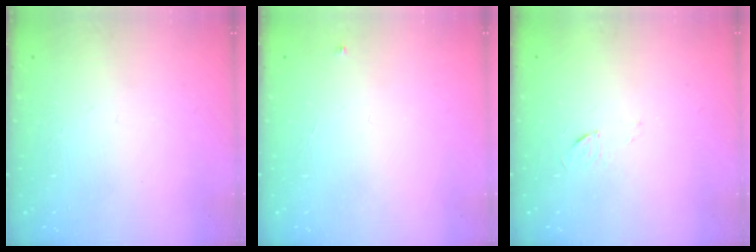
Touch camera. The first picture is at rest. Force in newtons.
{"total": 3.0, "press": 2.9, "slide": 0.4}
{"total": 3.4, "press": 3.4, "slide": 0.3}